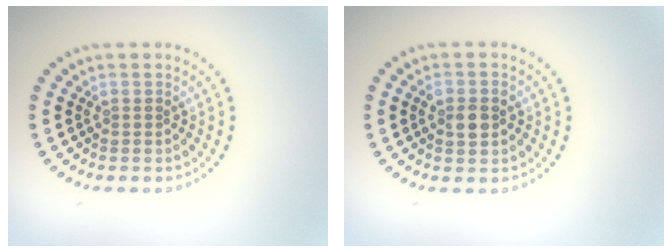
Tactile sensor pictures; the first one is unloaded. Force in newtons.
{"total": 2.3, "press": 2.3, "slide": 0.3}